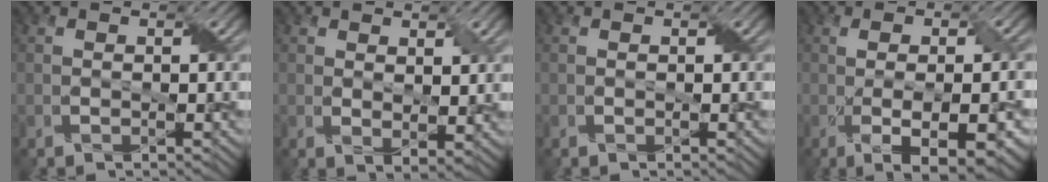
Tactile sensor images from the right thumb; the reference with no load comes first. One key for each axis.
{"total": 2.6, "fx": 1.5, "fy": 1.2, "fz": 1.8, "tx": -0.041, "ty": -0.009, "tz": 0.030}
{"total": 0.0}
{"total": 8.7, "fx": -2.0, "fy": 2.6, "fz": 8.1, "tx": -0.122, "ty": -0.008, "tz": -0.013}